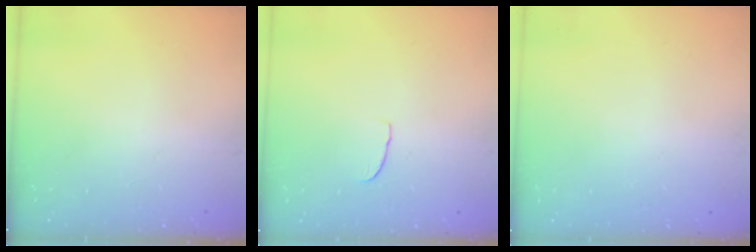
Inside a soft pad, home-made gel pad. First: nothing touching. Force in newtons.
{"total": 4.2, "press": 4.2, "slide": 0.4}
{"total": 0.0}